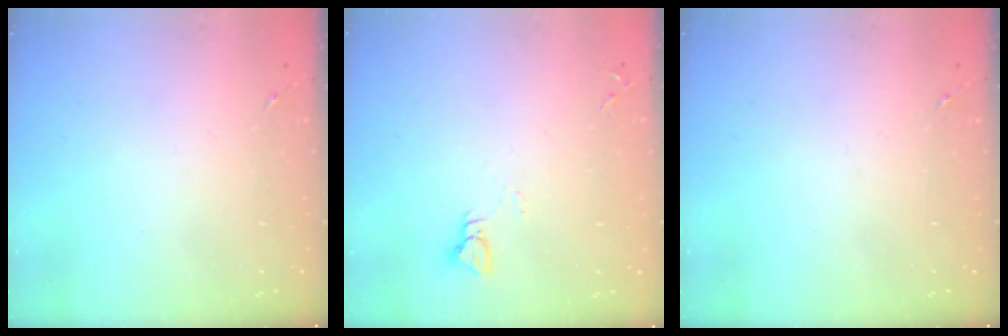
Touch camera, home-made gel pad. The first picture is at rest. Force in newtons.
{"total": 3.5, "press": 3.5, "slide": 0.3}
{"total": 0.0}